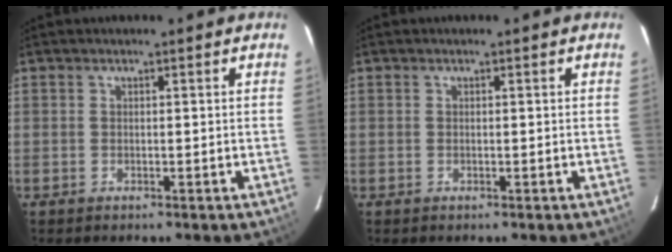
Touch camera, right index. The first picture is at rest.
{"total": 0.0}